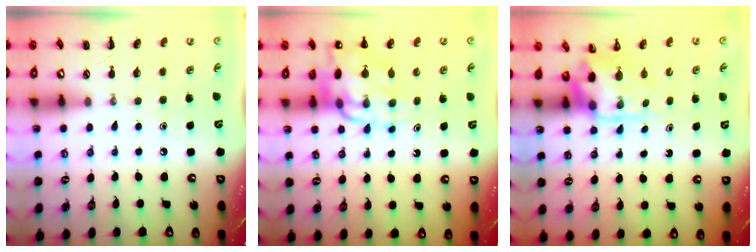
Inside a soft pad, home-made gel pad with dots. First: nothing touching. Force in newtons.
{"total": 13.6, "press": 13.1, "slide": 3.9}
{"total": 4.0, "press": 3.9, "slide": 0.7}